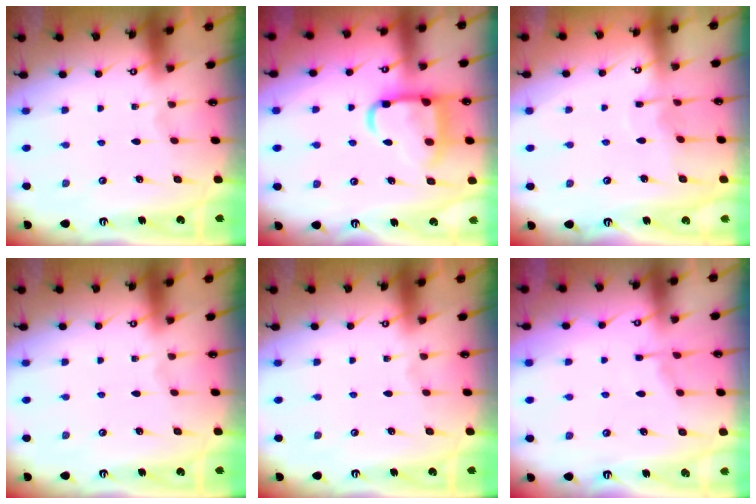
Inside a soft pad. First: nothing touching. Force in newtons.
{"total": 13.5, "press": 13.4, "slide": 1.1}
{"total": 3.1, "press": 3.1, "slide": 0.4}
{"total": 0.0}
{"total": 0.0}
{"total": 3.5, "press": 3.4, "slide": 0.6}